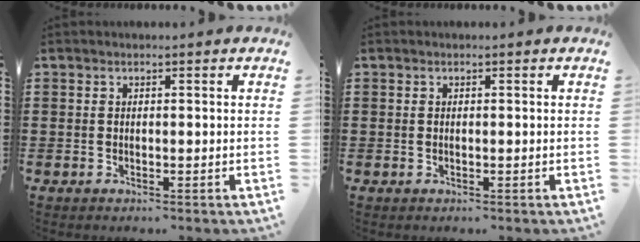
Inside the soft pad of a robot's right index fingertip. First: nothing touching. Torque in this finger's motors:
{"motor_torque": [-0.20, 1.94, -0.07, 0.01]}